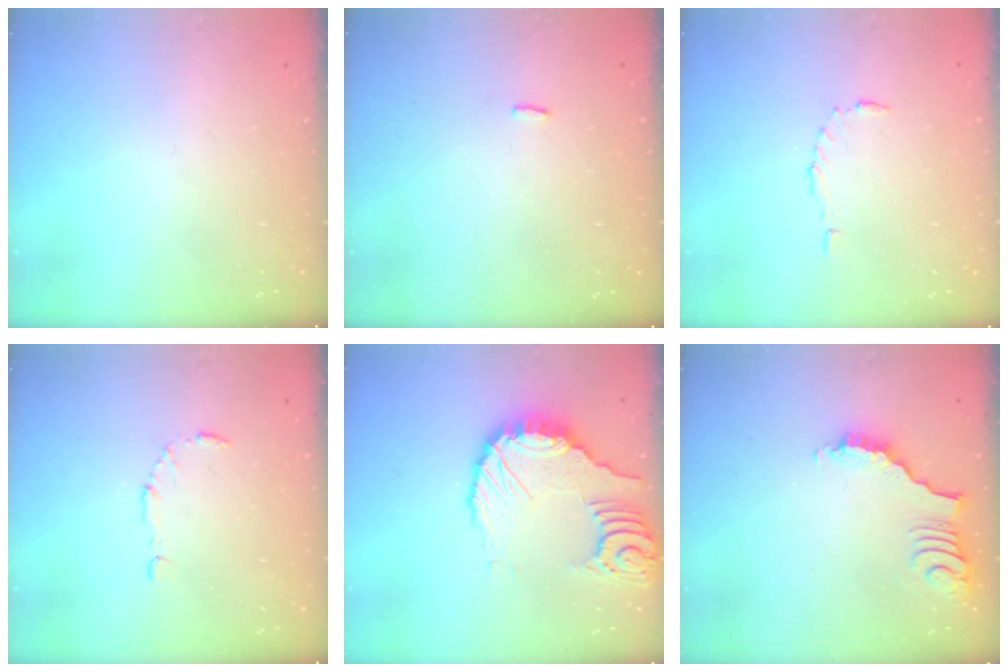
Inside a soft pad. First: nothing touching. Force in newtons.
{"total": 2.2, "press": 2.1, "slide": 0.4}
{"total": 3.1, "press": 3.1, "slide": 0.4}
{"total": 5.8, "press": 5.8, "slide": 0.5}
{"total": 12.6, "press": 12.5, "slide": 1.6}
{"total": 2.5, "press": 2.5, "slide": 0.3}